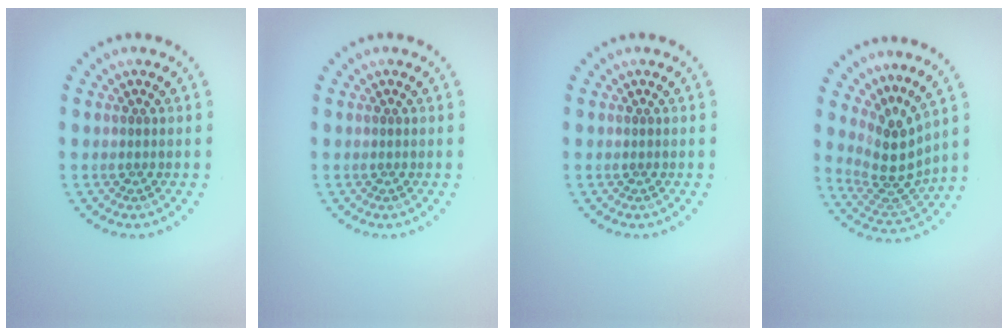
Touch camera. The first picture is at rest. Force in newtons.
{"total": 0.0}
{"total": 0.0}
{"total": 4.0, "press": 2.9, "slide": 2.8}